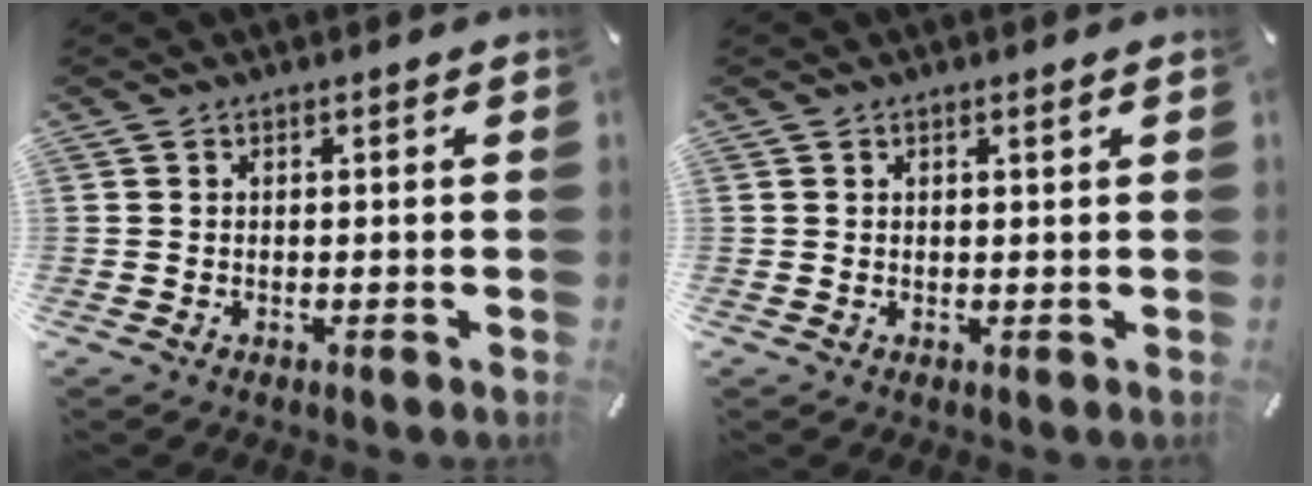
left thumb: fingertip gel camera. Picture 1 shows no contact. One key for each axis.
{"total": 1.0, "fx": 0.6, "fy": 0.1, "fz": 0.8, "tx": -0.016, "ty": 0.000, "tz": 0.009}